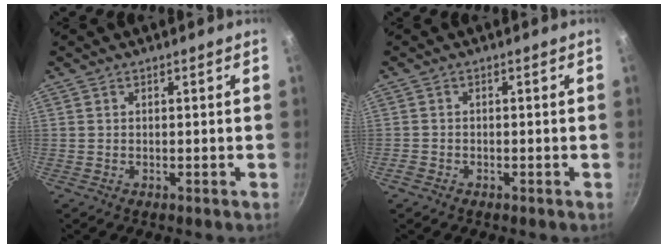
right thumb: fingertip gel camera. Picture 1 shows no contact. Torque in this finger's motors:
{"motor_torque": [-0.13, 0.08, -0.04, 0.00, 0.03]}